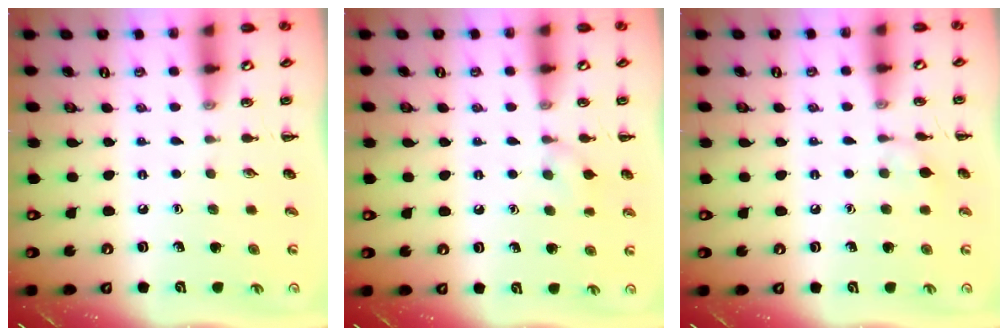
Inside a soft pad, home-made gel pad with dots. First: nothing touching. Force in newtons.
{"total": 7.2, "press": 6.9, "slide": 2.2}
{"total": 5.3, "press": 5.0, "slide": 1.8}